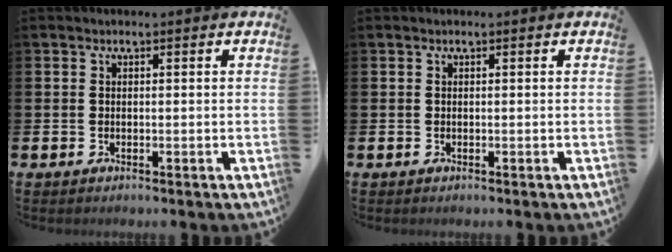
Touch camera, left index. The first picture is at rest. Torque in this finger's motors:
{"motor_torque": [-0.03, 0.03, 0.00, 0.00]}